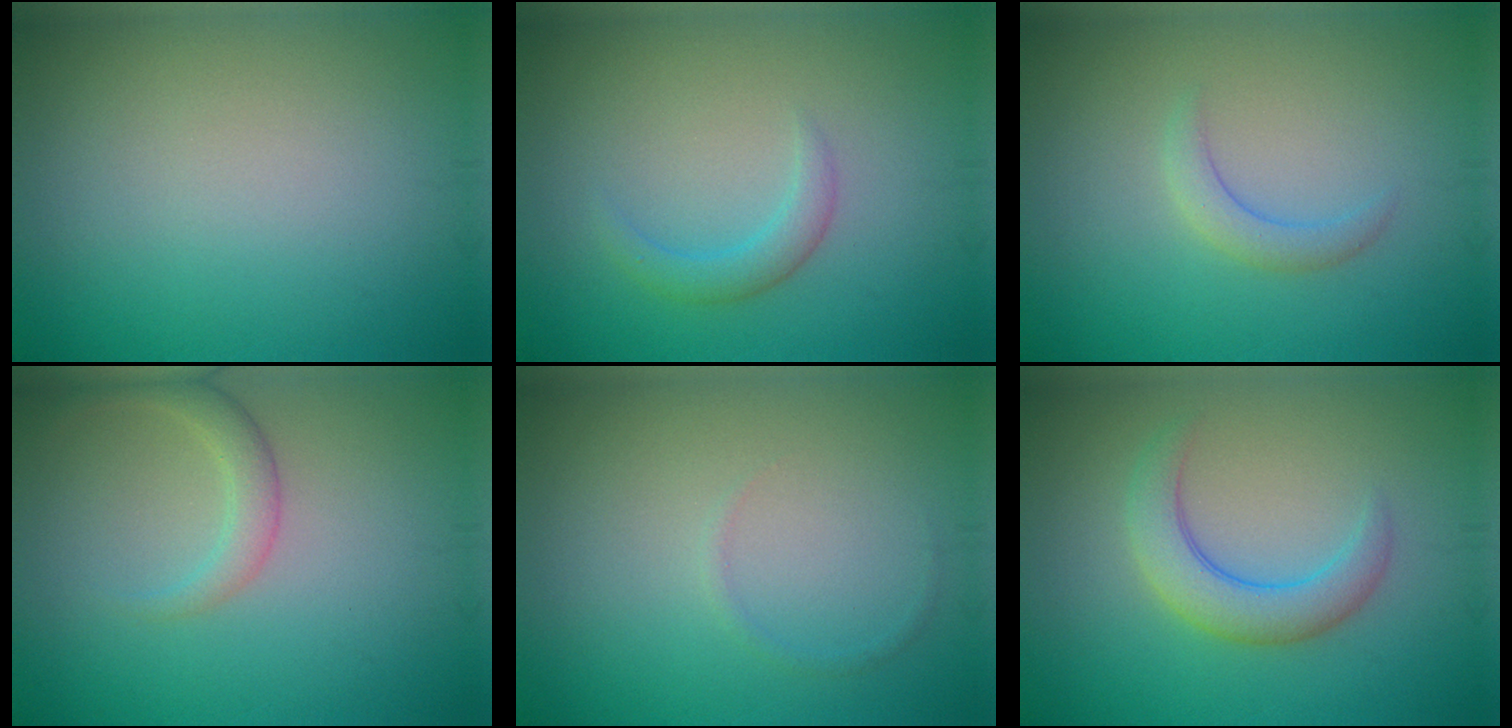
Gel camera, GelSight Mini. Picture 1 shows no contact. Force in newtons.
{"total": 1.8, "press": 1.8, "slide": 0.1}
{"total": 1.7, "press": 1.7, "slide": 0.2}
{"total": 2.0, "press": 2.0, "slide": 0.0}
{"total": 0.5, "press": 0.5, "slide": 0.0}
{"total": 3.8, "press": 3.8, "slide": 0.1}